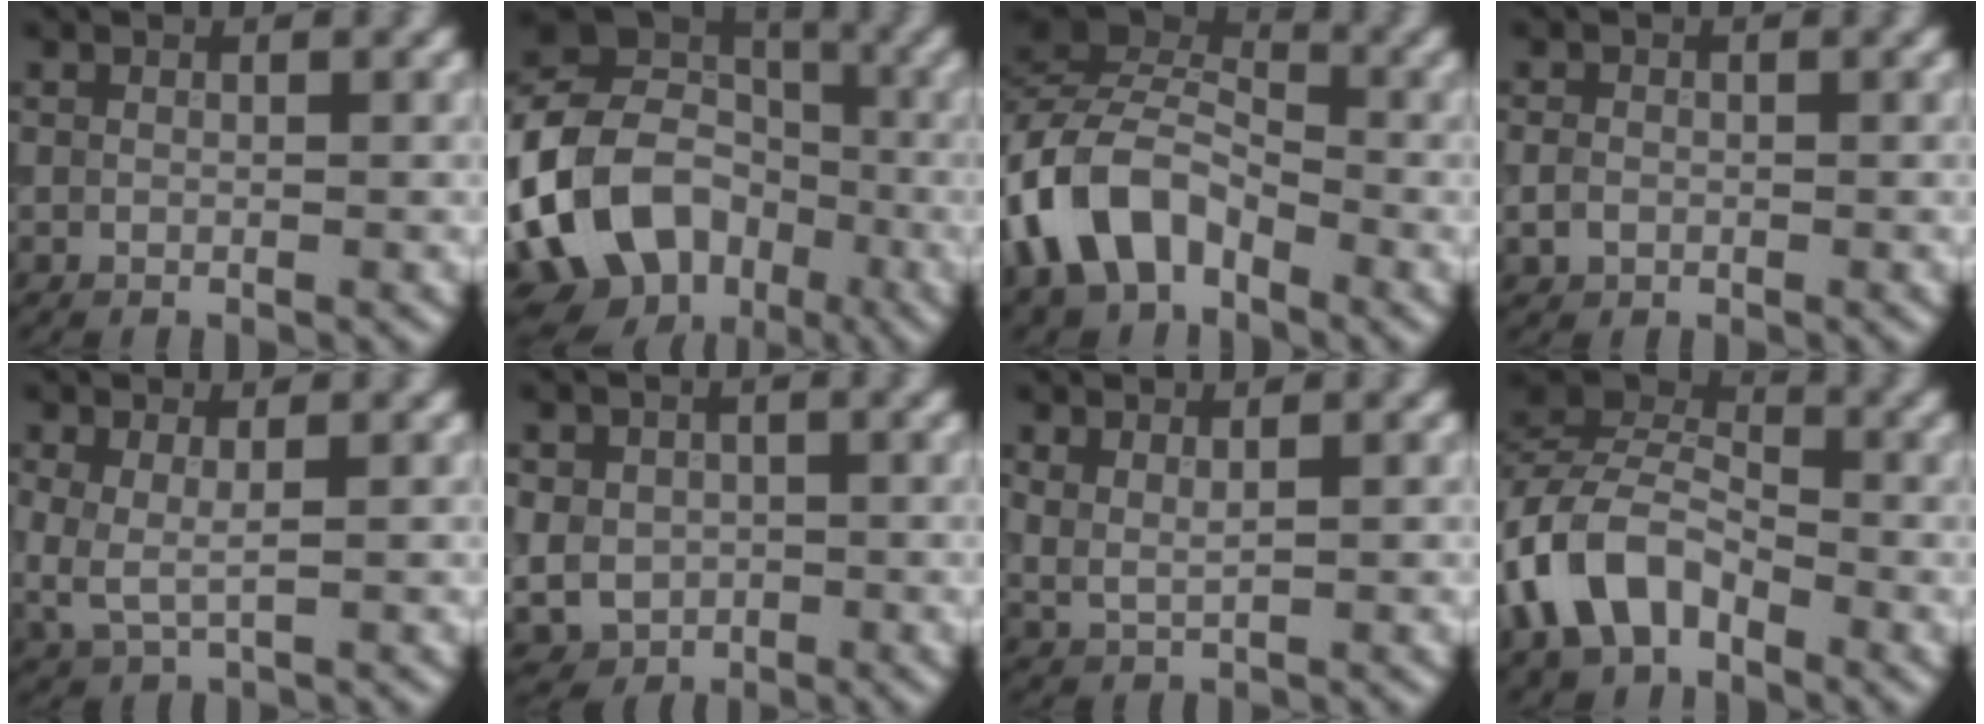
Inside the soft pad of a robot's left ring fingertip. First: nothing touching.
{"total": 14.4, "force": [-4.5, 10.9, 8.2], "torque": [-0.172, 0.005, -0.092]}
{"total": 8.2, "force": [-4.3, 5.1, 4.8], "torque": [-0.093, 0.010, -0.100]}
{"total": 1.3, "force": [-0.4, 1.1, 0.6], "torque": [-0.010, -0.002, -0.010]}
{"total": 2.2, "force": [0.5, 0.9, 1.9], "torque": [-0.048, -0.005, 0.010]}
{"total": 4.0, "force": [-0.3, 3.5, 1.9], "torque": [-0.036, -0.002, -0.007]}
{"total": 1.6, "force": [1.1, 0.4, 1.0], "torque": [-0.023, -0.006, 0.025]}
{"total": 7.2, "force": [-3.9, 4.5, 4.1], "torque": [-0.082, 0.010, -0.090]}